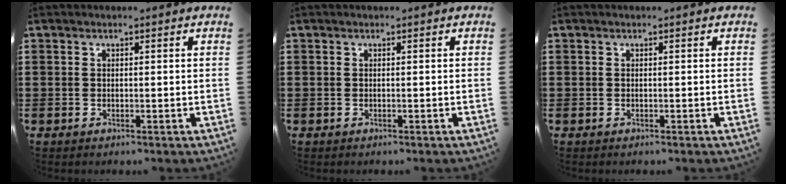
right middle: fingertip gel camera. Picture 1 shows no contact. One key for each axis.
{"total": 0.0}
{"total": 0.0}